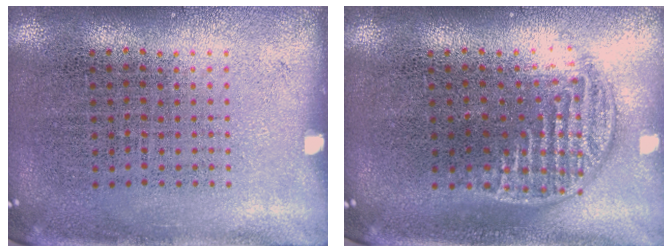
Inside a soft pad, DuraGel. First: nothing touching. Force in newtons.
{"total": 1.3, "press": 1.1, "slide": 0.7}